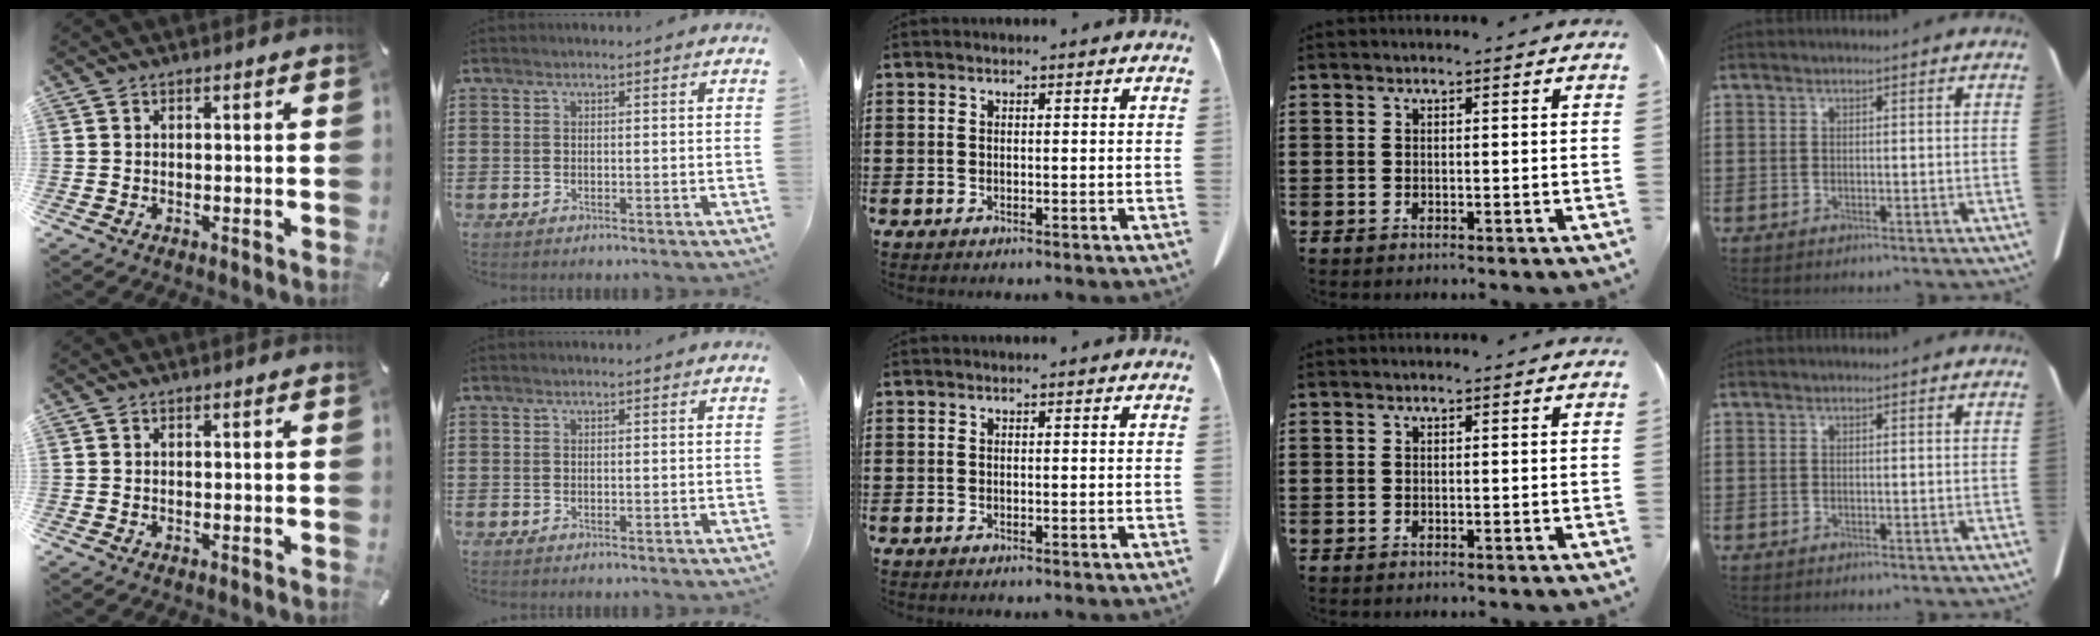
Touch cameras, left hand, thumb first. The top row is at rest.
{}